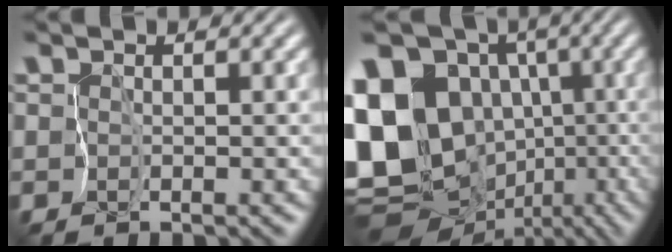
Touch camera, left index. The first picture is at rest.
{"total": 14.7, "force": [-0.1, 11.6, 8.9], "torque": [-0.213, -0.009, 0.017]}